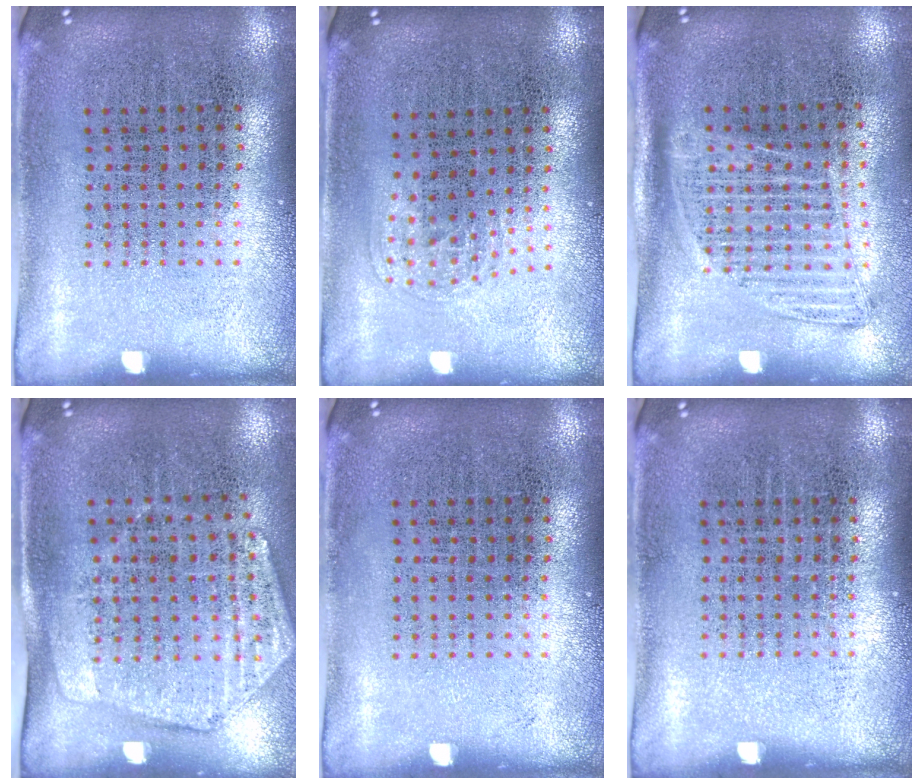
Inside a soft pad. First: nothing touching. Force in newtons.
{"total": 1.0, "press": 0.7, "slide": 0.7}
{"total": 1.3, "press": 1.1, "slide": 0.7}
{"total": 1.9, "press": 1.6, "slide": 1.1}
{"total": 0.0}
{"total": 0.0}